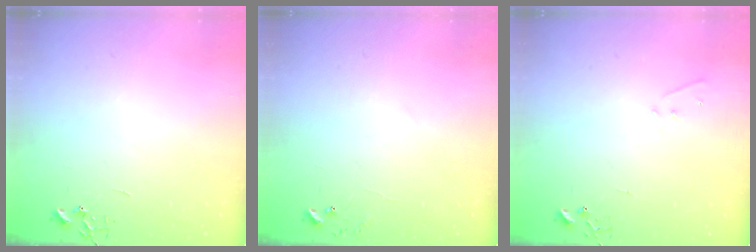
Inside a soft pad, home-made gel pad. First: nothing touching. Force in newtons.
{"total": 6.3, "press": 6.3, "slide": 0.5}
{"total": 4.0, "press": 4.0, "slide": 0.2}